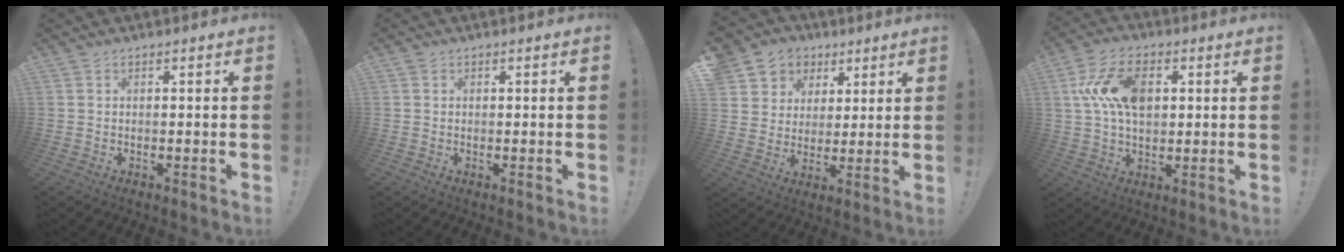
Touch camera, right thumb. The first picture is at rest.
{"total": 0.7, "force": [0.3, 0.7, 0.0], "torque": [-0.005, 0.004, 0.008]}
{"total": 9.3, "force": [4.0, 8.2, 1.7], "torque": [-0.026, -0.029, 0.084]}
{"total": 15.0, "force": [3.2, 9.8, 10.9], "torque": [-0.198, 0.011, 0.061]}